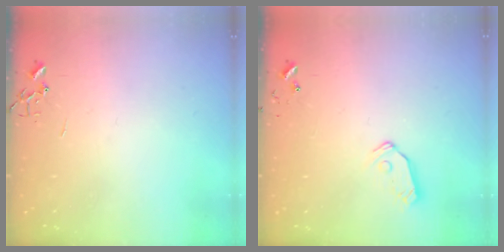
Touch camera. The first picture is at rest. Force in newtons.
{"total": 7.2, "press": 7.2, "slide": 0.3}